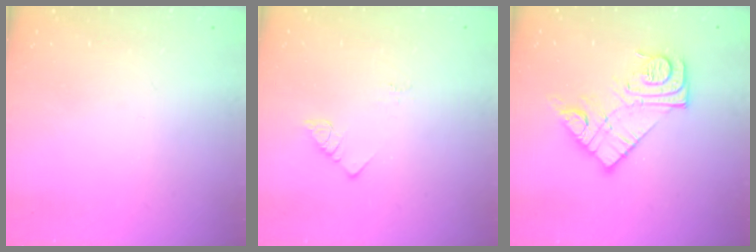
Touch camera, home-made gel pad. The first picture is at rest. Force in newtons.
{"total": 2.8, "press": 2.8, "slide": 0.4}
{"total": 14.6, "press": 14.5, "slide": 0.8}